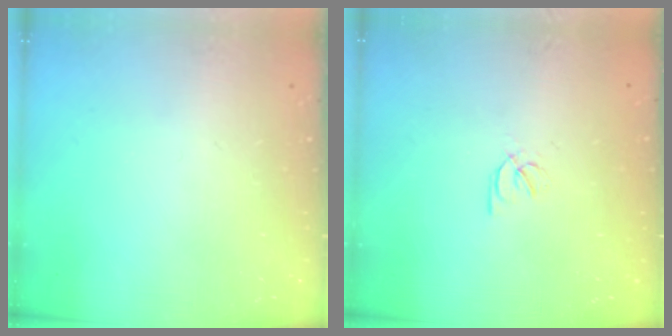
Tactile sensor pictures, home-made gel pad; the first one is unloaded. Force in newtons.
{"total": 2.1, "press": 2.1, "slide": 0.1}